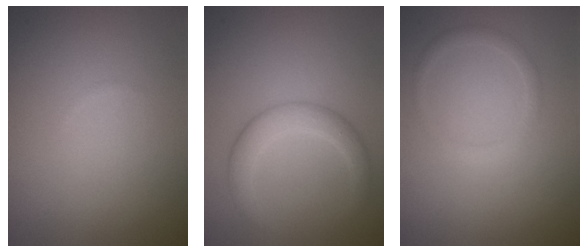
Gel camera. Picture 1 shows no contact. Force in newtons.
{"total": 3.2, "press": 3.2, "slide": 0.1}
{"total": 1.4, "press": 1.4, "slide": 0.1}